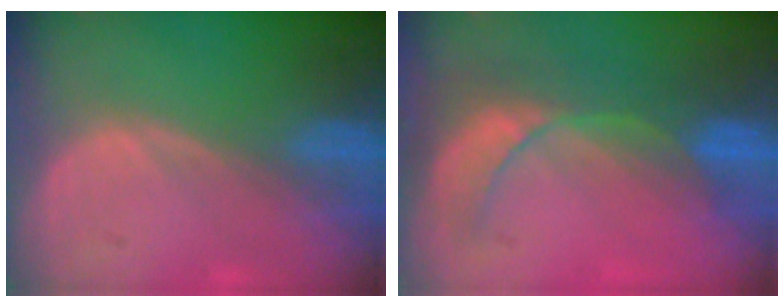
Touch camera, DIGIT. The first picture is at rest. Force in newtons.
{"total": 8.6, "press": 7.6, "slide": 4.0}